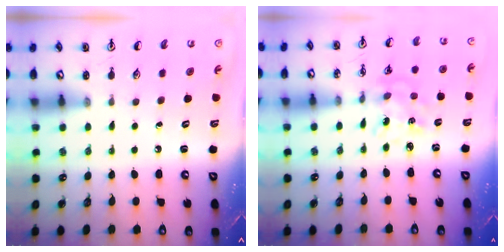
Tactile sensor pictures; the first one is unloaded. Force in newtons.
{"total": 4.1, "press": 4.1, "slide": 0.3}